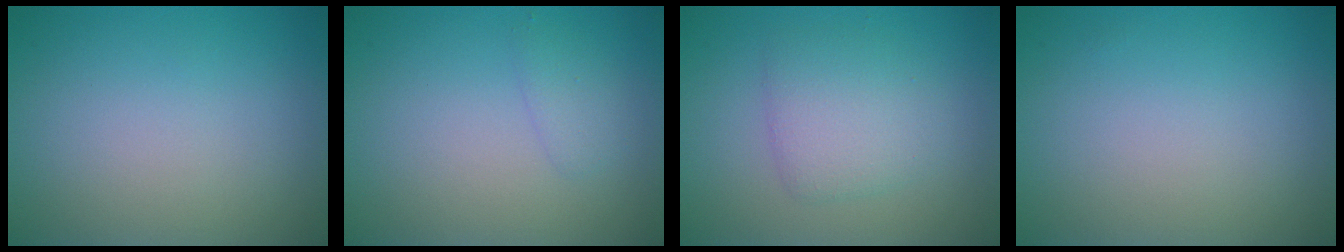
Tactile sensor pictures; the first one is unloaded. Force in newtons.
{"total": 1.2, "press": 1.2, "slide": 0.1}
{"total": 3.3, "press": 3.3, "slide": 0.1}
{"total": 0.0}